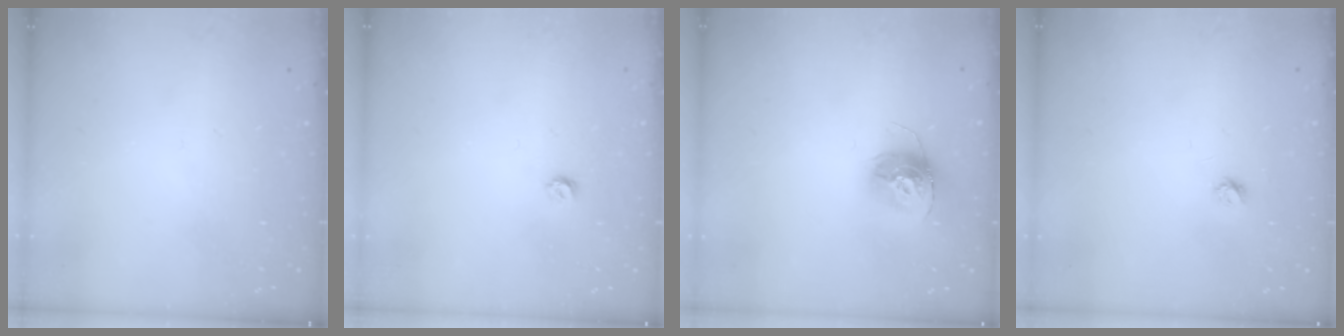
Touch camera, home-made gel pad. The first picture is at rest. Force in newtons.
{"total": 3.2, "press": 3.2, "slide": 0.3}
{"total": 13.1, "press": 13.0, "slide": 1.1}
{"total": 3.4, "press": 3.4, "slide": 0.3}